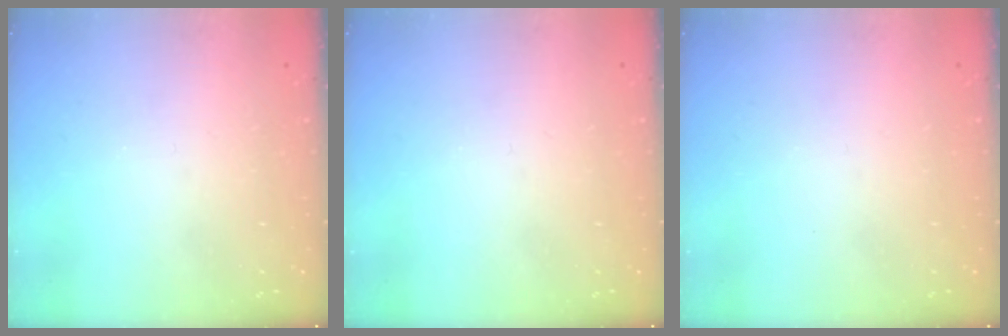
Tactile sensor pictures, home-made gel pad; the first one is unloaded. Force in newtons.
{"total": 0.0}
{"total": 0.0}